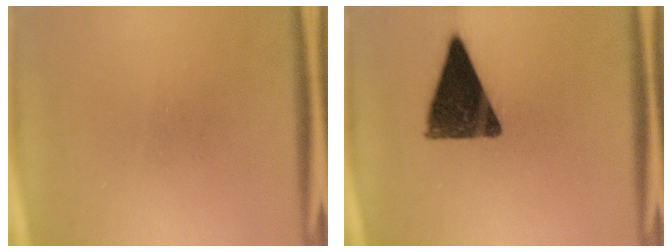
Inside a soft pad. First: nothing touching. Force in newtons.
{"total": 12.8}